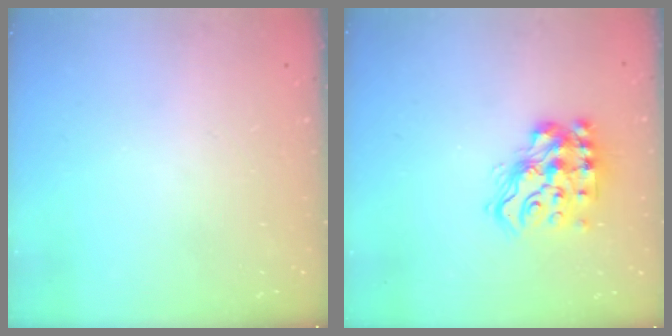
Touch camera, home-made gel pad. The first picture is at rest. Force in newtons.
{"total": 15.4, "press": 15.3, "slide": 1.8}